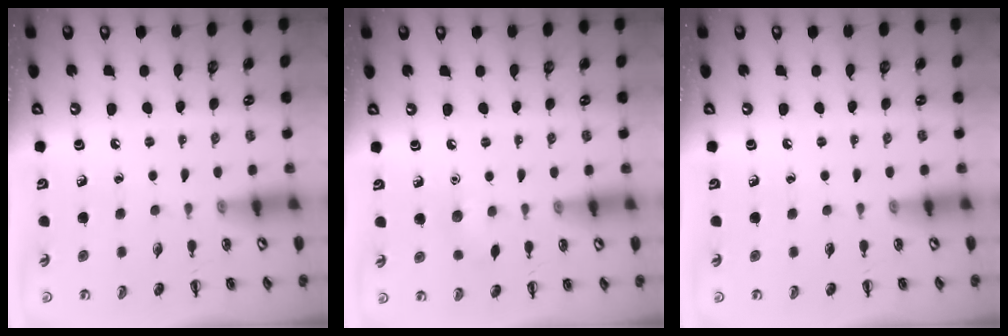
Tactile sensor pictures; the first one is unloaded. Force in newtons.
{"total": 4.6, "press": 4.4, "slide": 1.3}
{"total": 0.0}